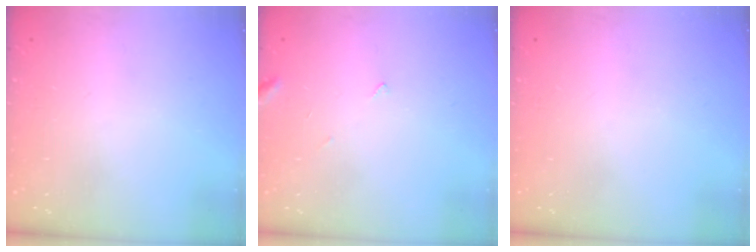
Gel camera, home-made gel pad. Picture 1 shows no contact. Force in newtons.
{"total": 3.6, "press": 3.6, "slide": 0.3}
{"total": 0.0}